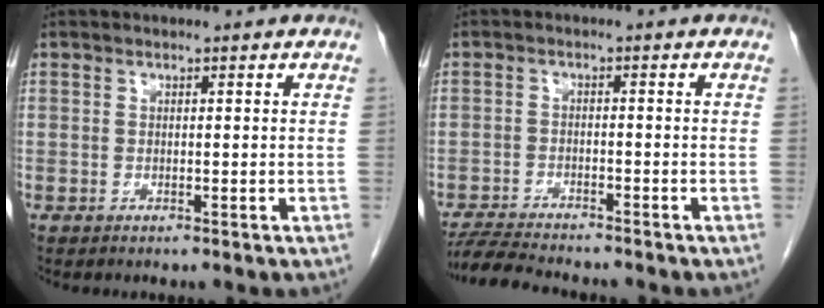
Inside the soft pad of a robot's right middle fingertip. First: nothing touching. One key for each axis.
{"total": 7.3, "fx": -6.9, "fy": 0.2, "fz": 2.4, "tx": -0.041, "ty": -0.015, "tz": -0.115}